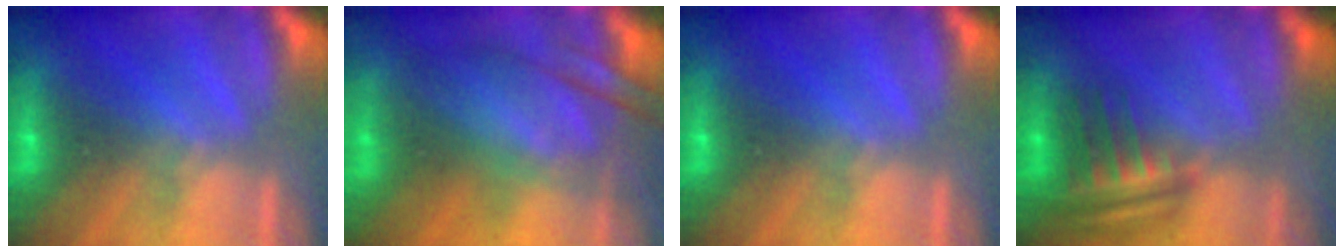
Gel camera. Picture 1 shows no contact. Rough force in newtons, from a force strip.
{"total": 6.9}
{"total": 0.0}
{"total": 6.3}